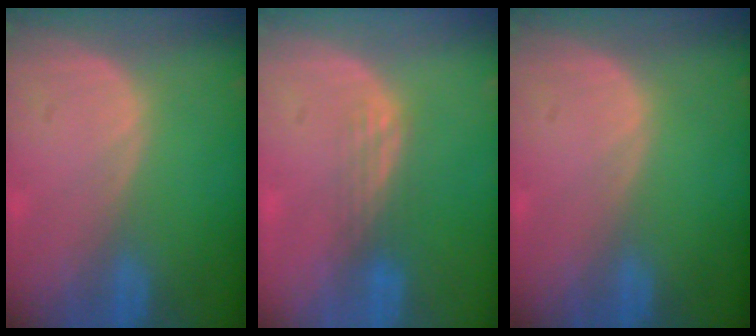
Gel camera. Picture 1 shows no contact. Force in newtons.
{"total": 2.9, "press": 2.5, "slide": 1.5}
{"total": 0.0}